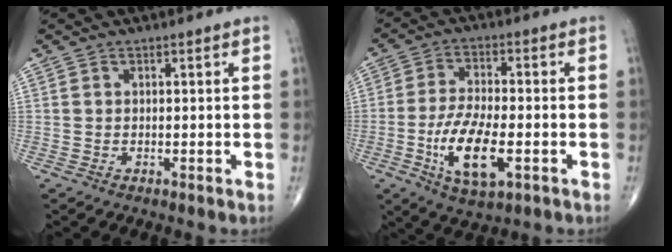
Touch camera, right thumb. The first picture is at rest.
{"total": 11.8, "force": [-3.6, 4.7, 10.2], "torque": [-0.193, 0.004, -0.062]}